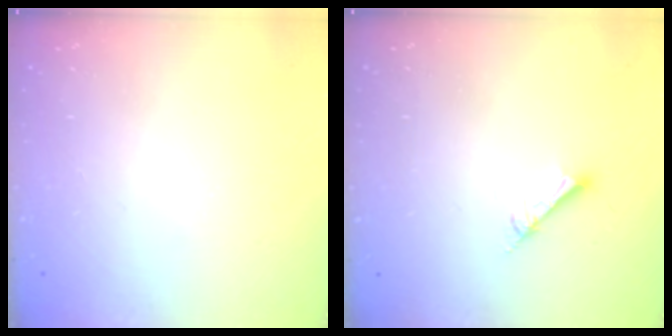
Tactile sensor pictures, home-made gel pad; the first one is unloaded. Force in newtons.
{"total": 2.6, "press": 2.6, "slide": 0.1}